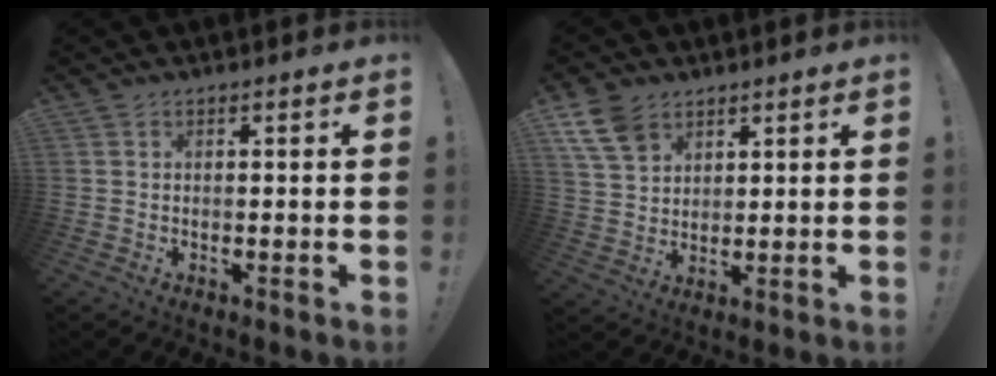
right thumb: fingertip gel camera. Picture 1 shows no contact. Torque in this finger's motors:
{"motor_torque": [-0.07, 0.81, -0.01, 0.43, 0.00]}